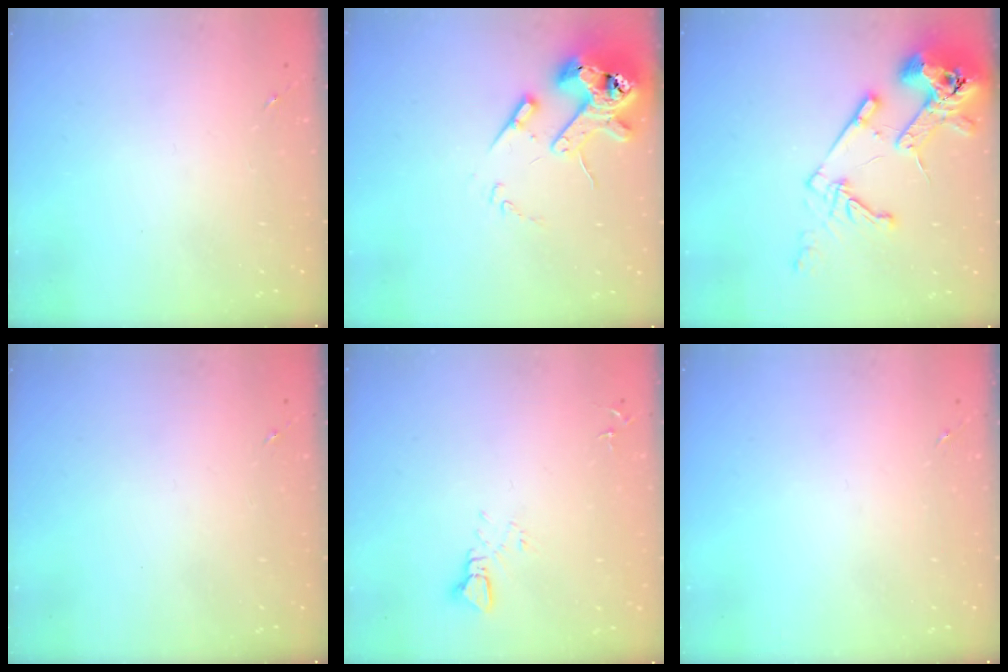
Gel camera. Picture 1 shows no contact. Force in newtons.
{"total": 14.6, "press": 14.5, "slide": 2.0}
{"total": 16.7, "press": 16.5, "slide": 2.2}
{"total": 0.0}
{"total": 3.6, "press": 3.6, "slide": 0.3}
{"total": 0.0}